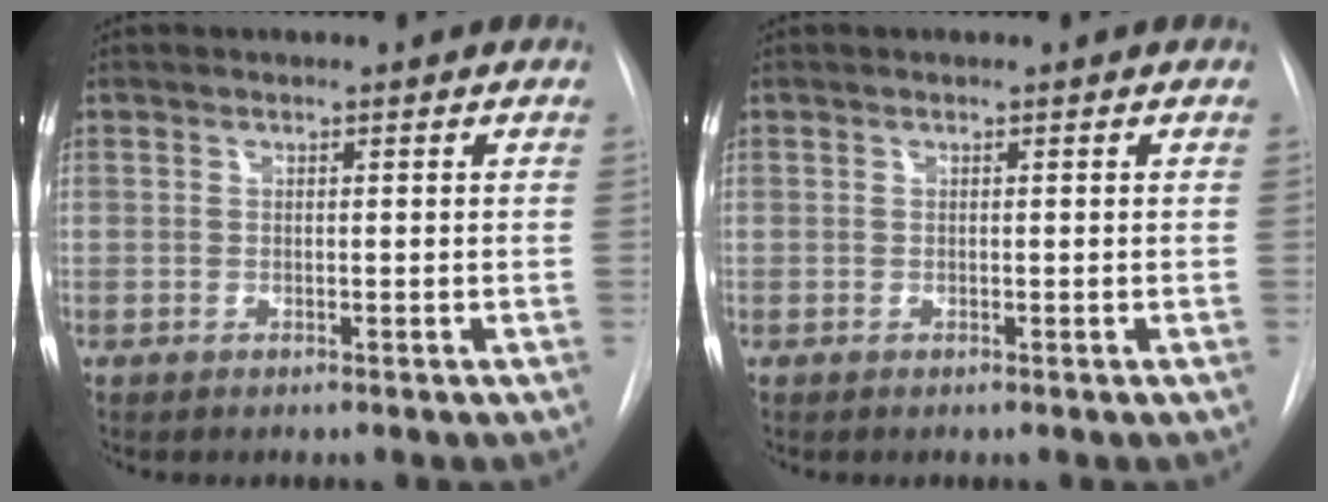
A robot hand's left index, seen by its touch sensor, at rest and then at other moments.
{"total": 0.0}